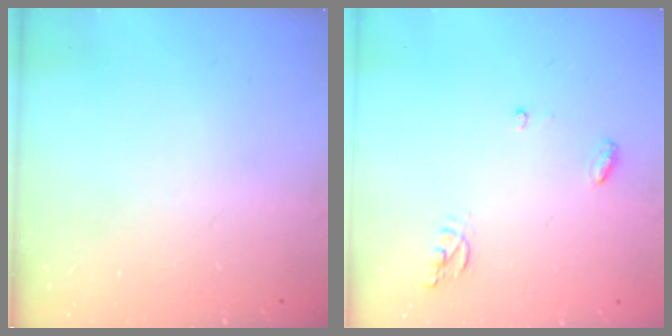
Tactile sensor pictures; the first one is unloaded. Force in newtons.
{"total": 5.3, "press": 5.3, "slide": 0.3}